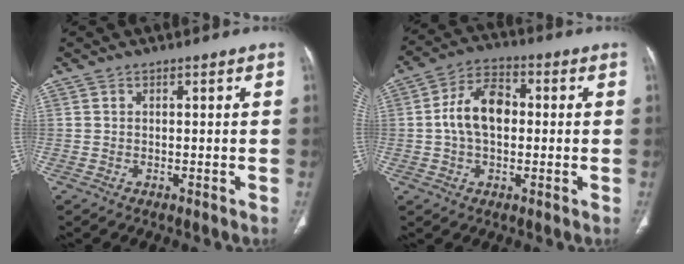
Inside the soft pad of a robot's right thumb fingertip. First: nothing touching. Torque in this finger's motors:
{"motor_torque": [0.13, 0.08, 1.06, 0.09, 0.06]}